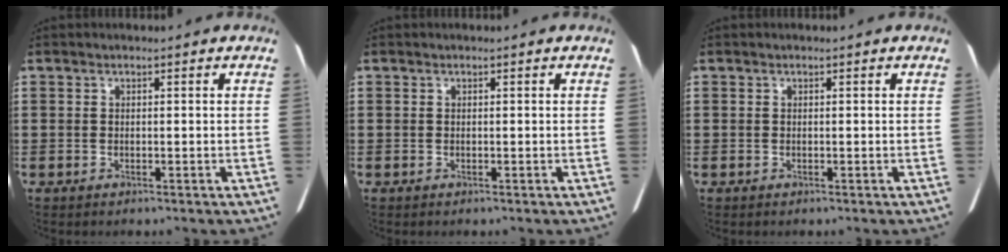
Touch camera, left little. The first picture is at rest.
{"total": 0.0}
{"total": 0.0}